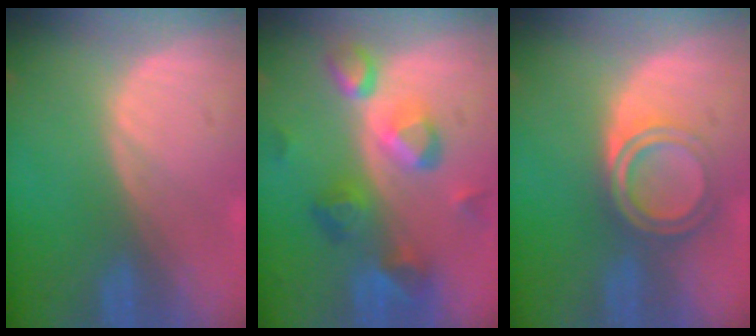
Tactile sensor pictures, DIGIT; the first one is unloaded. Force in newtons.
{"total": 9.4, "press": 8.1, "slide": 4.6}
{"total": 5.3, "press": 5.0, "slide": 1.8}